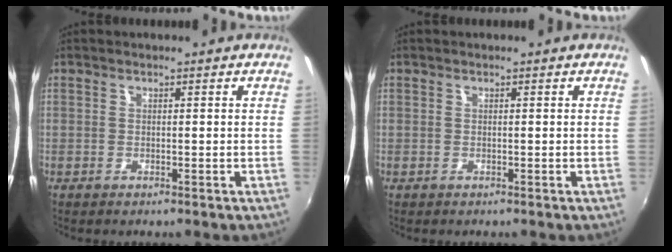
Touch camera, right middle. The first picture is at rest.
{"total": 0.0}